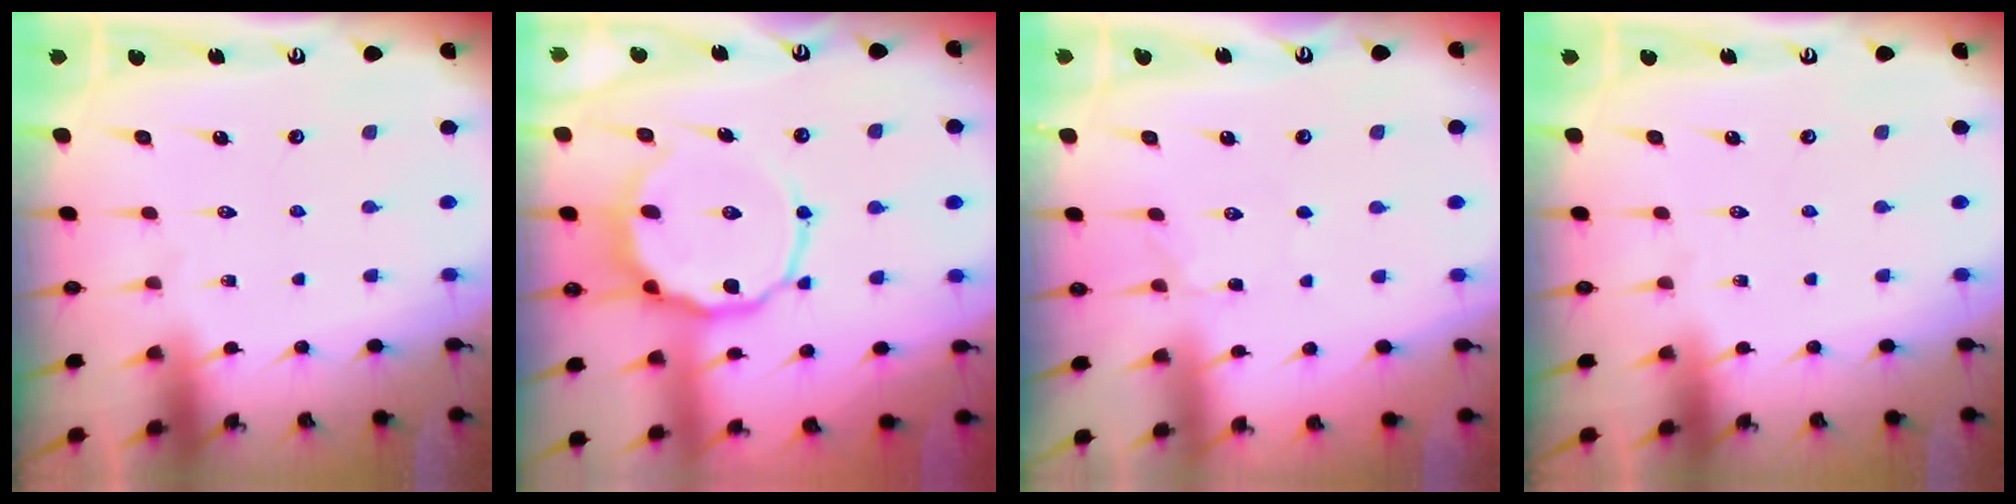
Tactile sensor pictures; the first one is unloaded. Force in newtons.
{"total": 11.4, "press": 11.2, "slide": 1.9}
{"total": 1.8, "press": 1.8, "slide": 0.4}
{"total": 0.0}